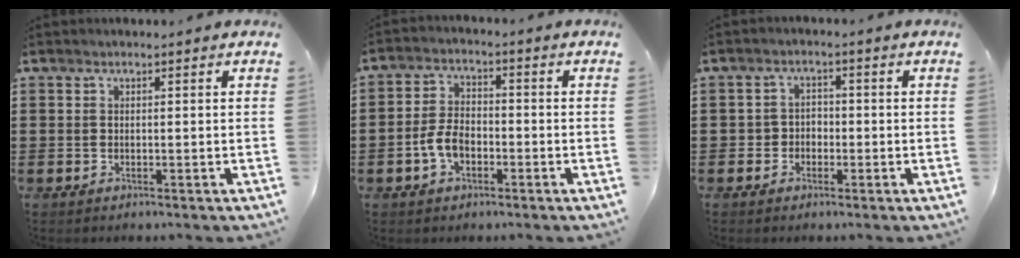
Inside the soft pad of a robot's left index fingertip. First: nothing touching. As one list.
[{"total": 5.2, "force": [-1.9, 3.0, 3.8], "torque": [-0.093, 0.000, -0.042]}, {"total": 2.3, "force": [-1.0, 2.0, 0.4], "torque": [-0.016, 0.007, -0.026]}]